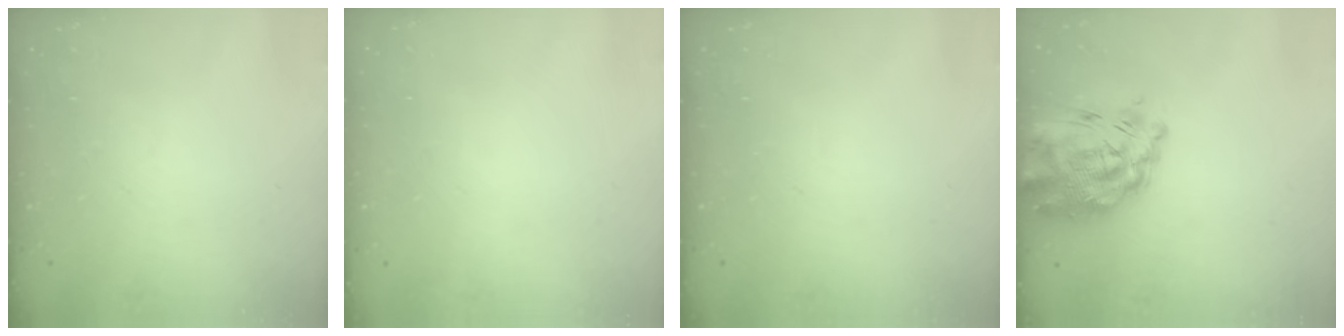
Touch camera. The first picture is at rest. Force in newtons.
{"total": 1.9, "press": 1.9, "slide": 0.2}
{"total": 0.0}
{"total": 8.4, "press": 7.7, "slide": 3.5}